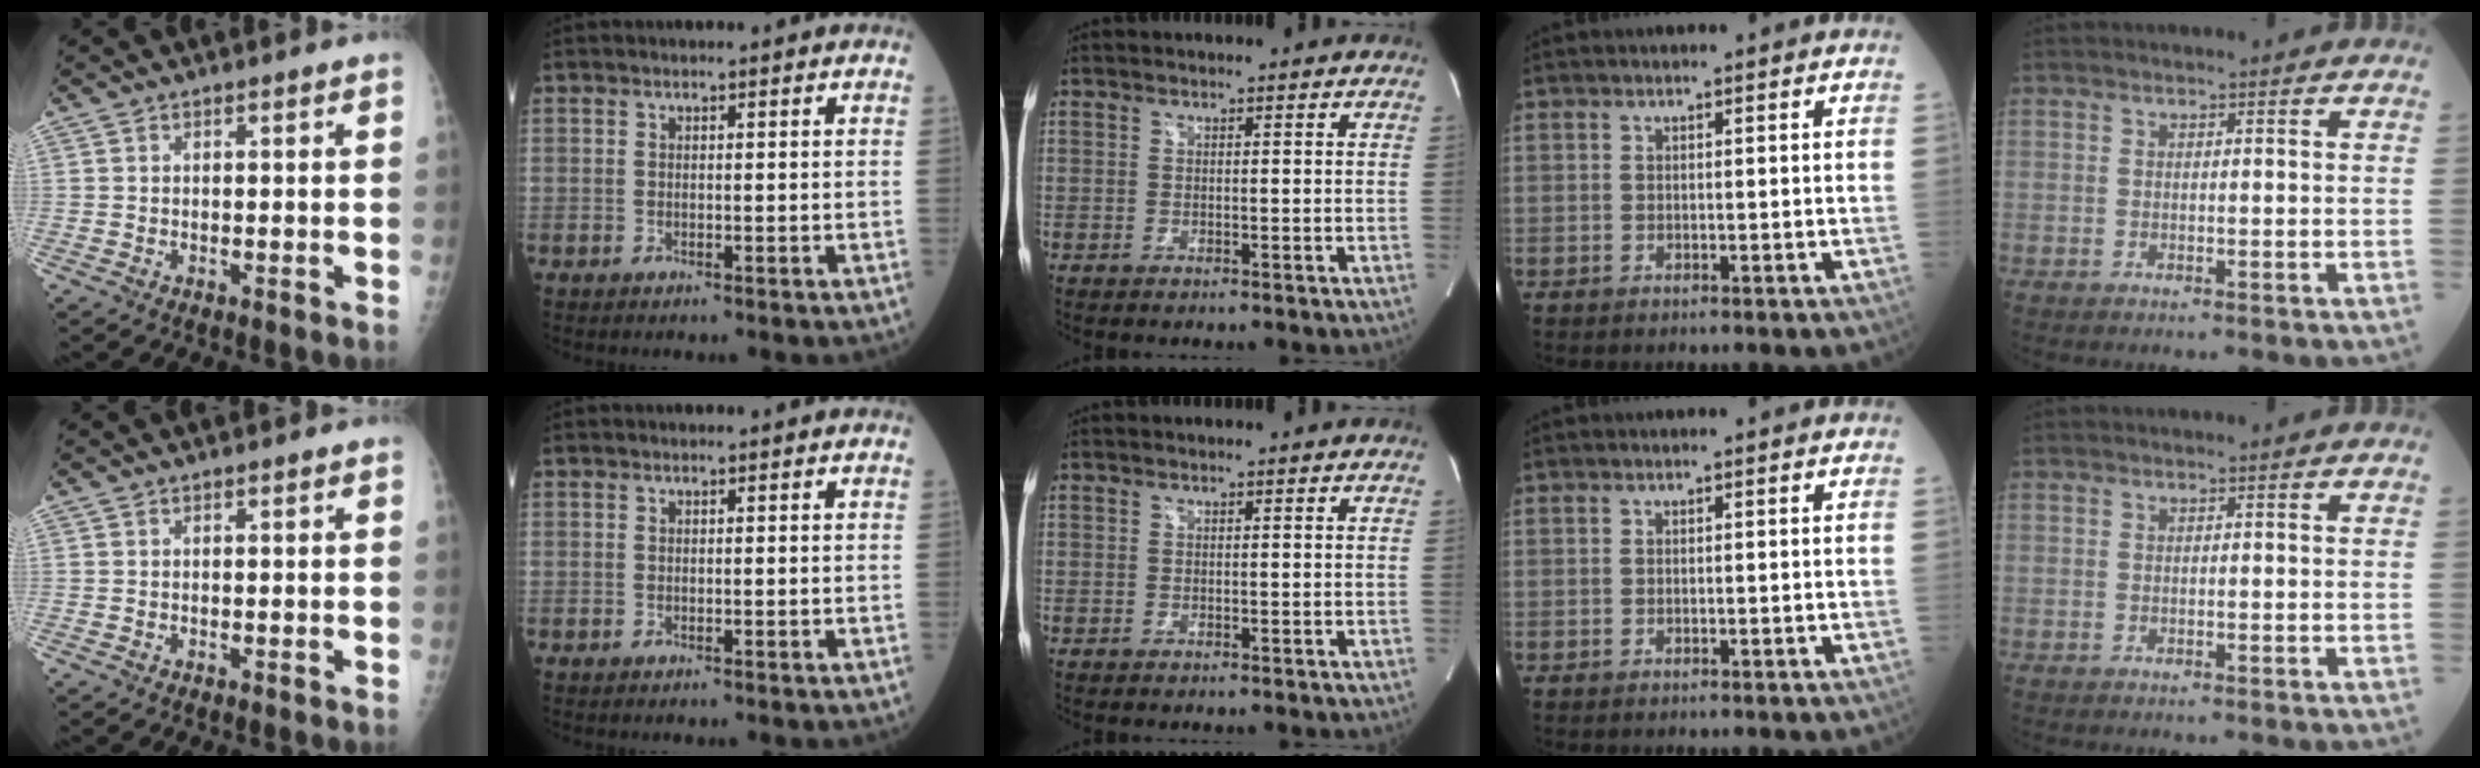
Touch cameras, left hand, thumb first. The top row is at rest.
{}